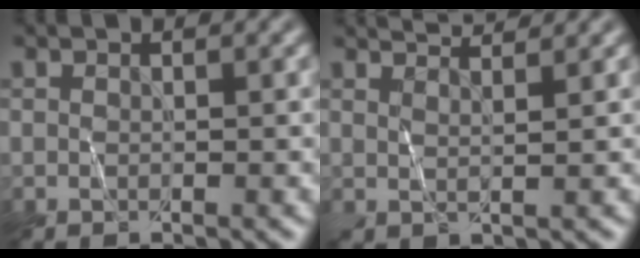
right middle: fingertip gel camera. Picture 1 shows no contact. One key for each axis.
{"total": 3.9, "fx": 3.3, "fy": 0.8, "fz": 1.8, "tx": -0.017, "ty": 0.017, "tz": 0.031}